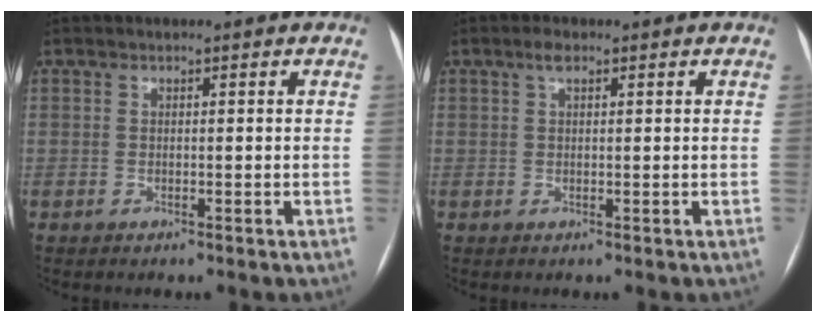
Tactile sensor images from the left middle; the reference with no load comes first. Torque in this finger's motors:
{"motor_torque": [0.35, -0.36, -0.05, 0.00]}